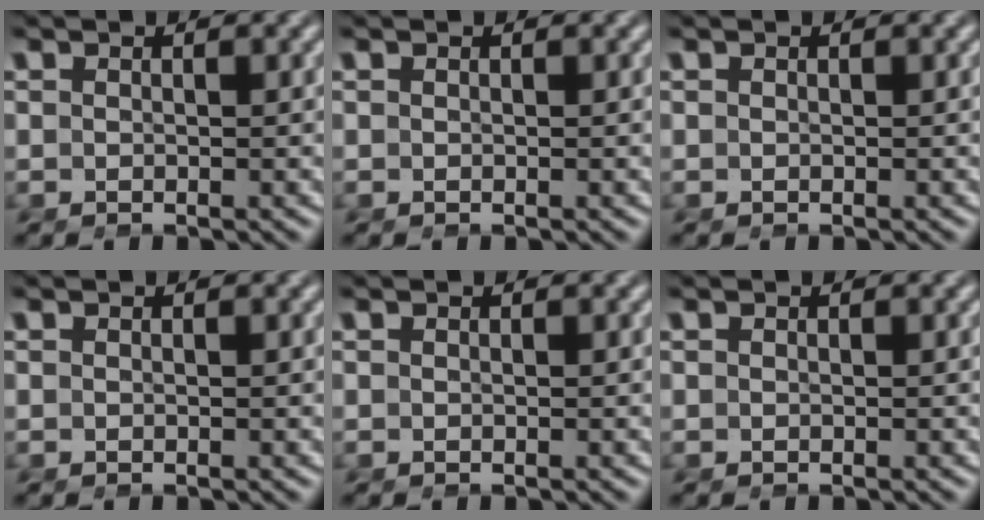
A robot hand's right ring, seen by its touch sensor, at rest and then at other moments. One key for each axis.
{"total": 0.0}
{"total": 0.0}
{"total": 0.0}
{"total": 0.0}
{"total": 0.0}